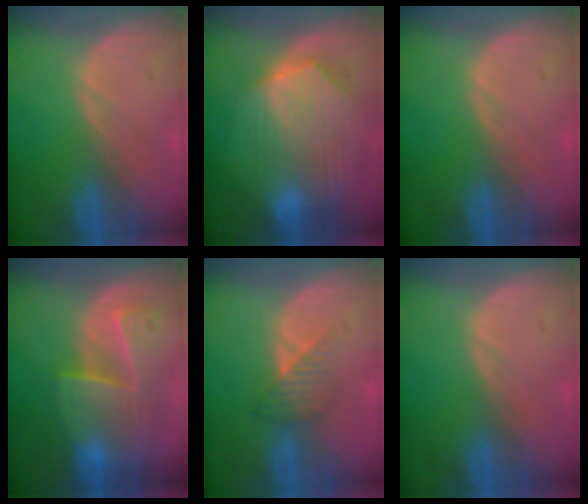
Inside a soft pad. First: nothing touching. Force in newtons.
{"total": 9.8, "press": 8.6, "slide": 4.7}
{"total": 0.0}
{"total": 9.1, "press": 8.2, "slide": 3.9}
{"total": 3.4, "press": 3.1, "slide": 1.4}
{"total": 0.0}